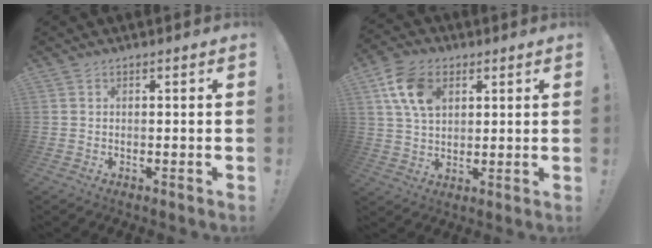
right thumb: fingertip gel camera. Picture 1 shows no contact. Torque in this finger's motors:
{"motor_torque": [0.13, 0.27, 0.60, 0.27, -0.01]}